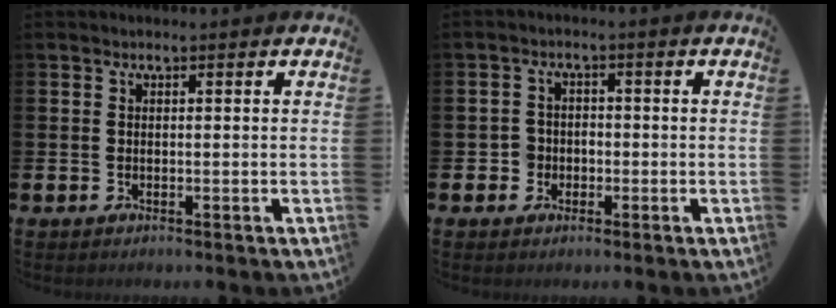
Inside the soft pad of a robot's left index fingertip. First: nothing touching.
{"total": 2.5, "force": [-1.0, 2.3, 0.1], "torque": [-0.009, 0.006, -0.027]}